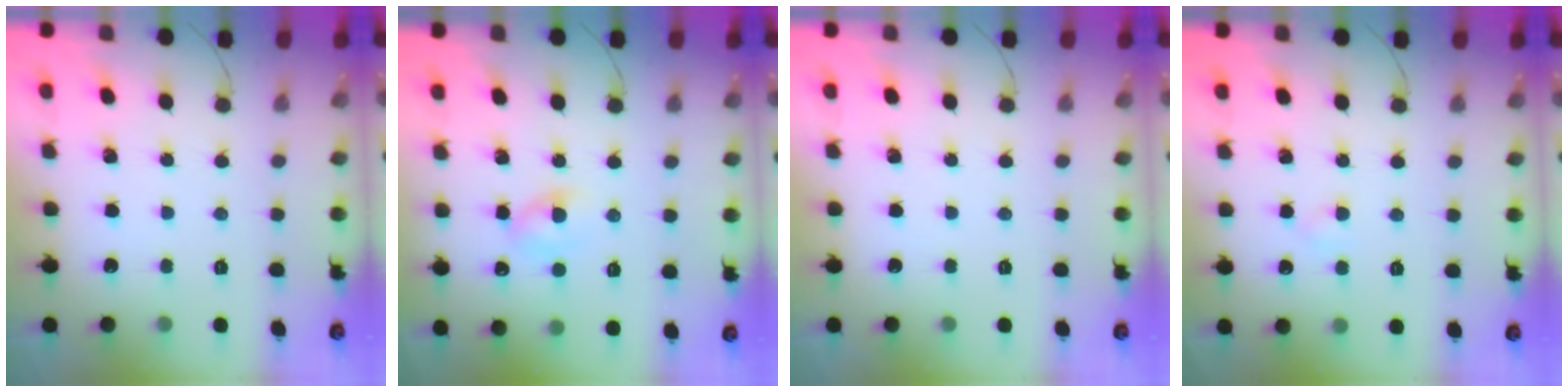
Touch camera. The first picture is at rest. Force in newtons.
{"total": 2.7, "press": 2.5, "slide": 1.1}
{"total": 0.0}
{"total": 2.4, "press": 2.3, "slide": 0.8}